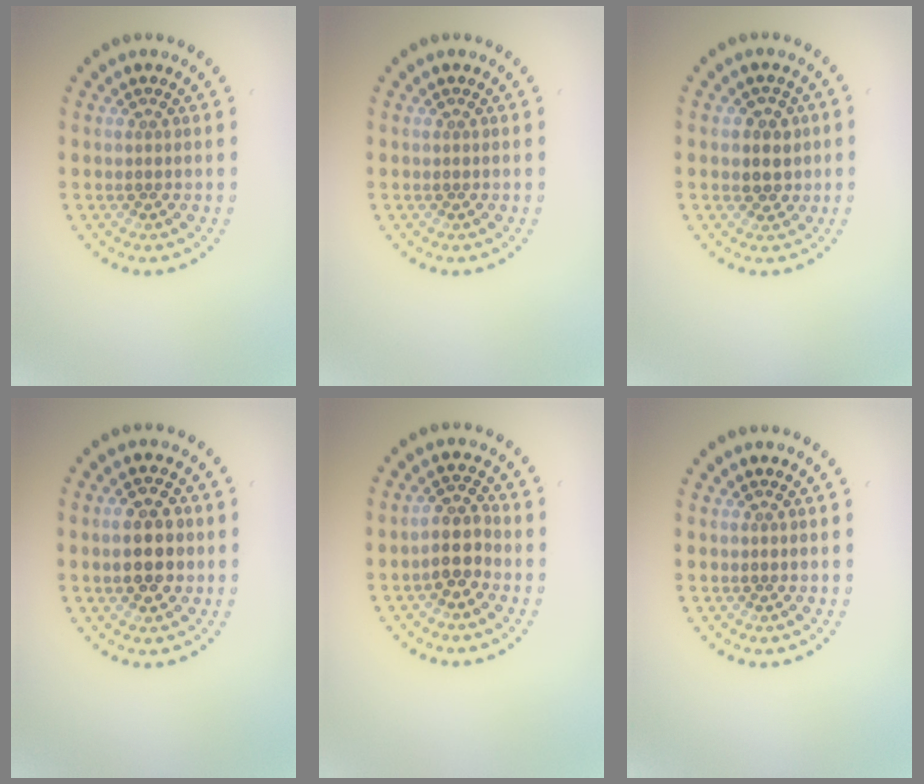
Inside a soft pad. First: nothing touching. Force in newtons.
{"total": 0.0}
{"total": 2.4, "press": 2.3, "slide": 0.8}
{"total": 4.8, "press": 4.8, "slide": 0.2}
{"total": 2.7, "press": 2.3, "slide": 1.4}
{"total": 0.0}